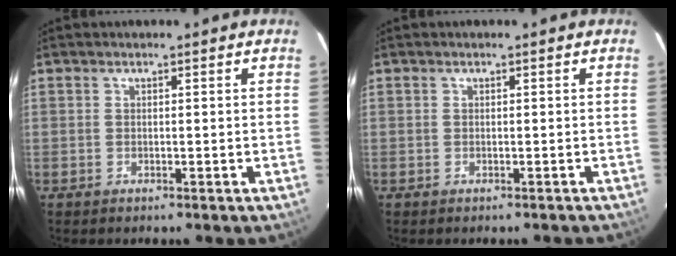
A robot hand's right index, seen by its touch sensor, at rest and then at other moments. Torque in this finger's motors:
{"motor_torque": [-0.56, -0.61, -0.18, -0.06]}